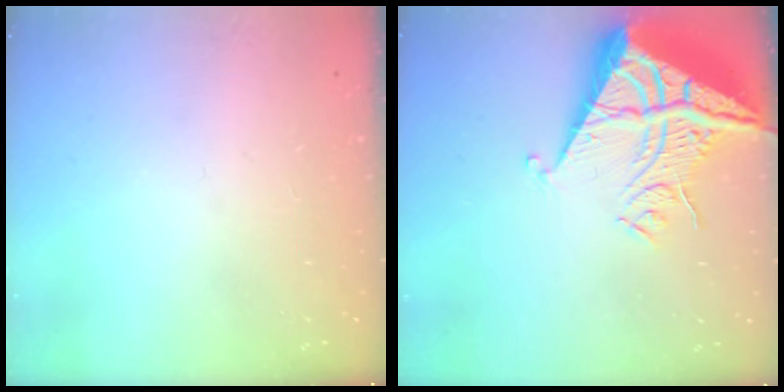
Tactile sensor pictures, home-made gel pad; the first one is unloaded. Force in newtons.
{"total": 13.3, "press": 13.2, "slide": 1.4}